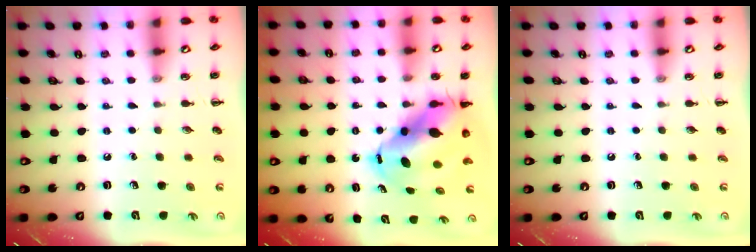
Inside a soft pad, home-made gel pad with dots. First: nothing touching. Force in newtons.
{"total": 11.7, "press": 11.4, "slide": 2.8}
{"total": 0.0}